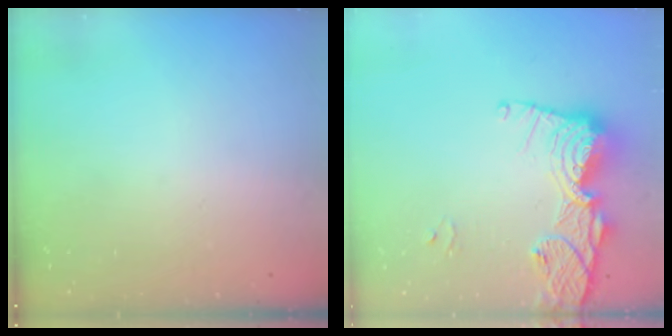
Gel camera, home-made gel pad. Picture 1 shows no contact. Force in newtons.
{"total": 17.4, "press": 17.3, "slide": 1.4}